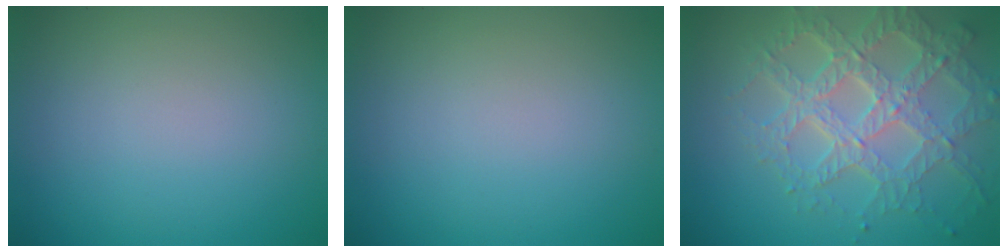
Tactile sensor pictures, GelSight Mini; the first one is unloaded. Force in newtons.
{"total": 0.0}
{"total": 6.7, "press": 4.8, "slide": 4.7}